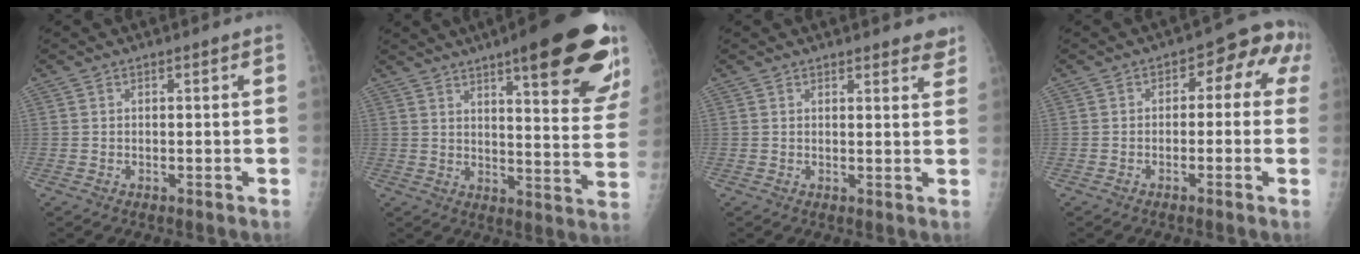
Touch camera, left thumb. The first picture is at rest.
{"total": 24.7, "force": [14.7, 5.6, 19.0], "torque": [-0.221, -0.052, 0.189]}
{"total": 4.1, "force": [3.6, 1.3, 1.6], "torque": [0.006, -0.015, 0.036]}
{"total": 7.4, "force": [0.4, 4.8, 5.6], "torque": [-0.025, 0.042, -0.010]}